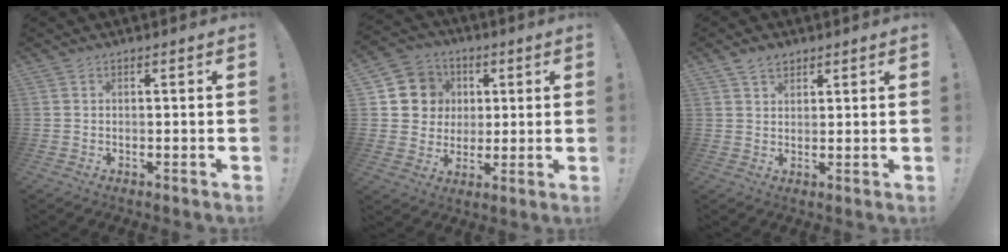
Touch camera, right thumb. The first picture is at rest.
{"total": 9.7, "force": [1.9, 9.3, 1.9], "torque": [-0.027, -0.004, 0.043]}
{"total": 3.6, "force": [2.5, 2.3, 1.2], "torque": [-0.022, -0.008, 0.046]}